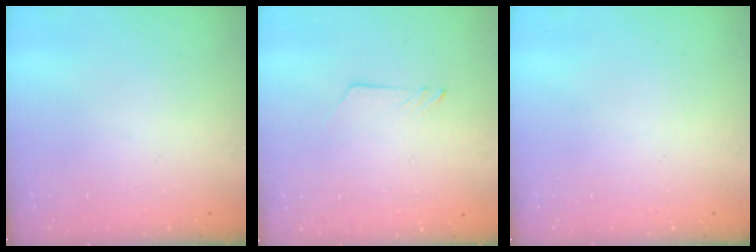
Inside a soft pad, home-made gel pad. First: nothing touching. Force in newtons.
{"total": 1.2, "press": 1.2, "slide": 0.1}
{"total": 0.0}